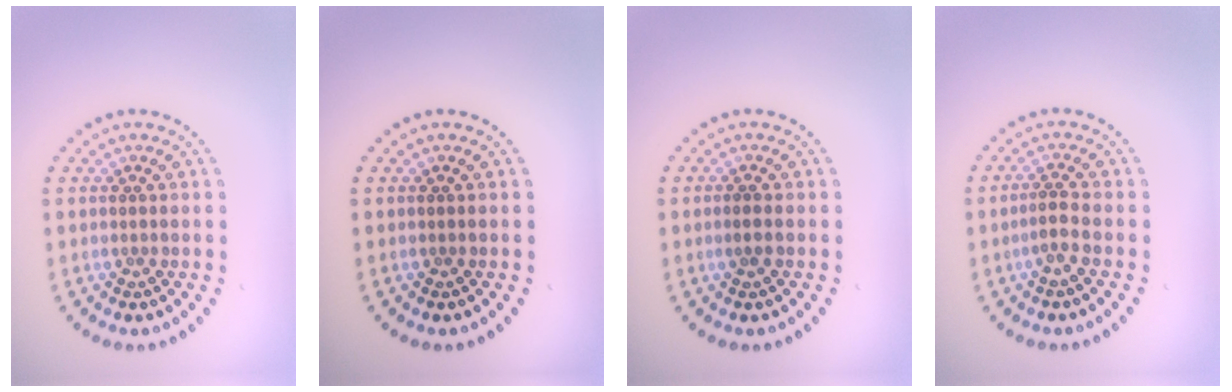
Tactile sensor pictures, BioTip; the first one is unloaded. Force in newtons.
{"total": 0.0}
{"total": 0.9, "press": 0.9, "slide": 0.1}
{"total": 1.6, "press": 1.3, "slide": 1.0}